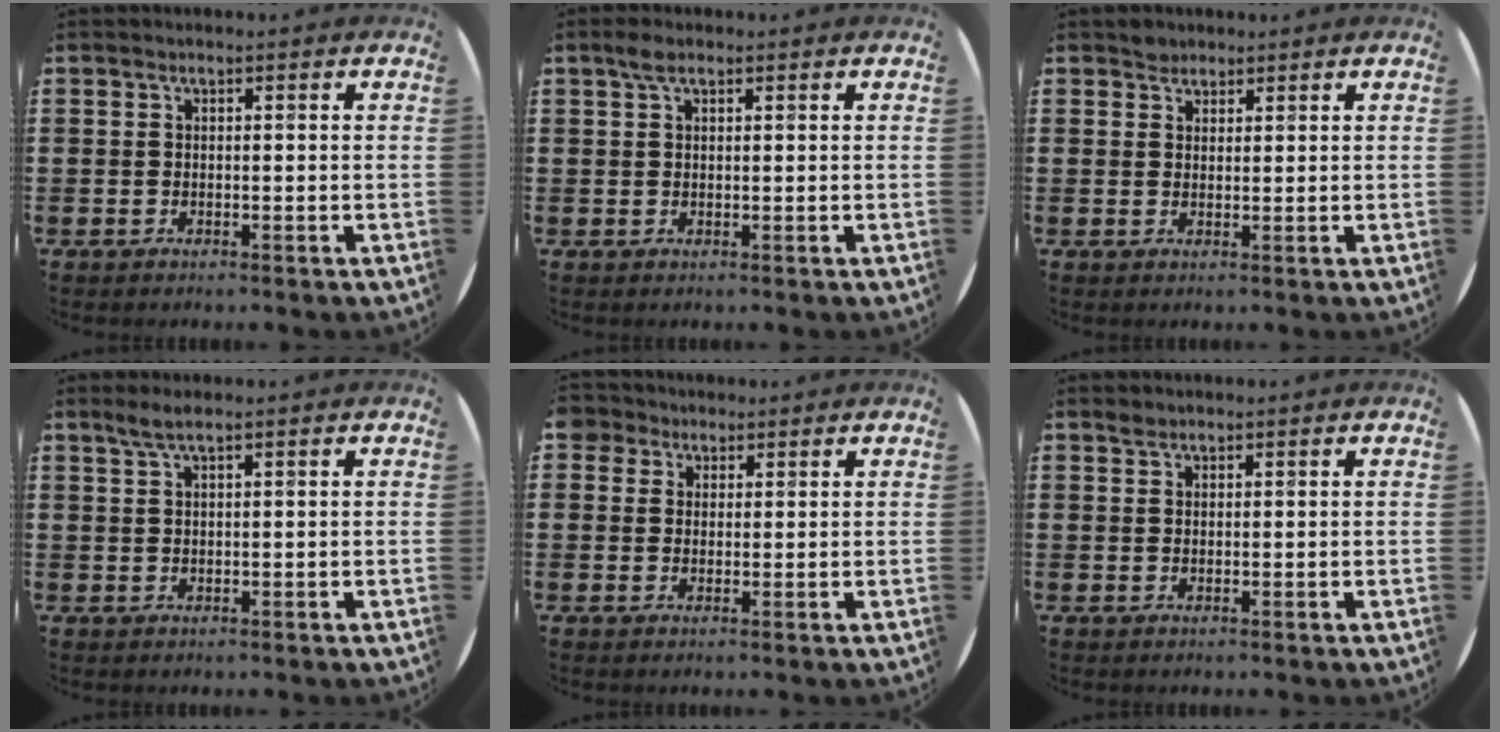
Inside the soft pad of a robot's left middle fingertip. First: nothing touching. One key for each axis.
{"total": 1.8, "fx": 1.1, "fy": 0.8, "fz": 1.1, "tx": -0.026, "ty": 0.005, "tz": 0.019}
{"total": 1.8, "fx": 1.6, "fy": 0.8, "fz": 0.0, "tx": 0.006, "ty": -0.001, "tz": 0.030}
{"total": 2.1, "fx": 1.6, "fy": 0.1, "fz": 1.5, "tx": -0.030, "ty": 0.003, "tz": 0.028}
{"total": 2.7, "fx": 2.0, "fy": 1.8, "fz": 0.0, "tx": -0.001, "ty": 0.004, "tz": 0.038}
{"total": 1.0, "fx": 0.9, "fy": 0.4, "fz": 0.1, "tx": 0.003, "ty": -0.001, "tz": 0.016}